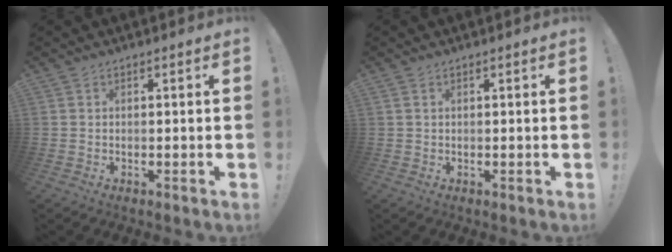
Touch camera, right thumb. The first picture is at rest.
{"total": 0.6, "force": [0.3, 0.3, 0.4], "torque": [-0.016, 0.003, 0.008]}